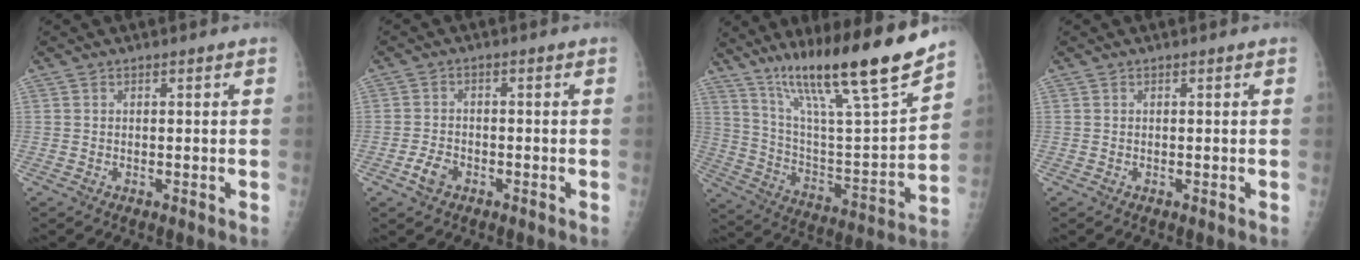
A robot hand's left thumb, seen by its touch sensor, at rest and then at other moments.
{"total": 3.4, "force": [-1.8, 2.2, 1.9], "torque": [-0.035, 0.010, -0.032]}
{"total": 23.9, "force": [17.4, 2.2, 16.2], "torque": [-0.242, -0.069, 0.302]}
{"total": 0.0}